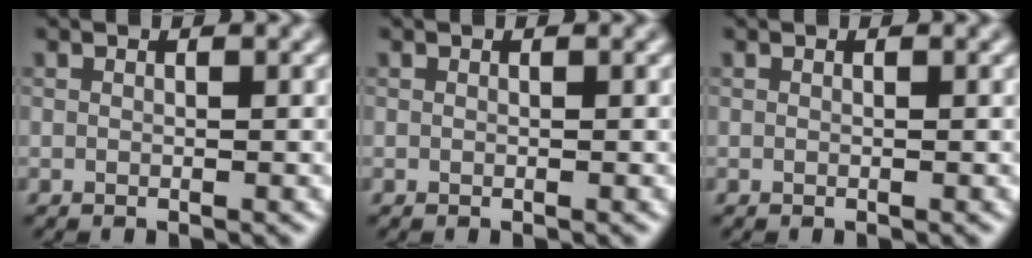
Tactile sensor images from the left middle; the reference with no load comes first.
{"total": 0.0}
{"total": 0.0}